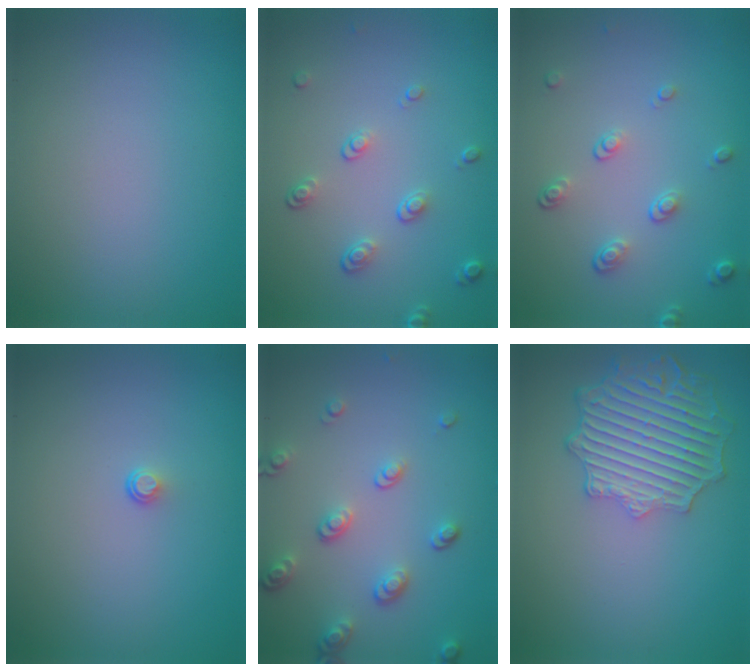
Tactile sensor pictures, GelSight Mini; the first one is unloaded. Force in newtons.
{"total": 2.2, "press": 1.4, "slide": 1.7}
{"total": 2.2, "press": 1.4, "slide": 1.7}
{"total": 0.5, "press": 0.3, "slide": 0.5}
{"total": 3.3, "press": 2.6, "slide": 2.1}
{"total": 6.3, "press": 5.2, "slide": 3.6}